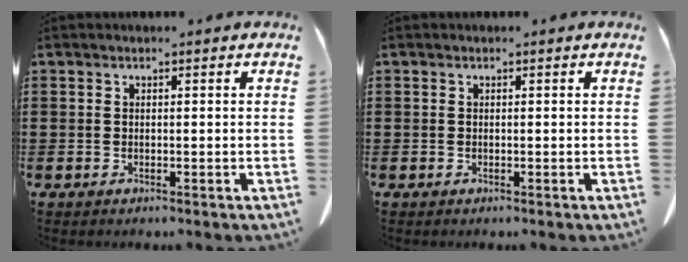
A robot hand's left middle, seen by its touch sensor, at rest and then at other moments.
{"total": 0.0}